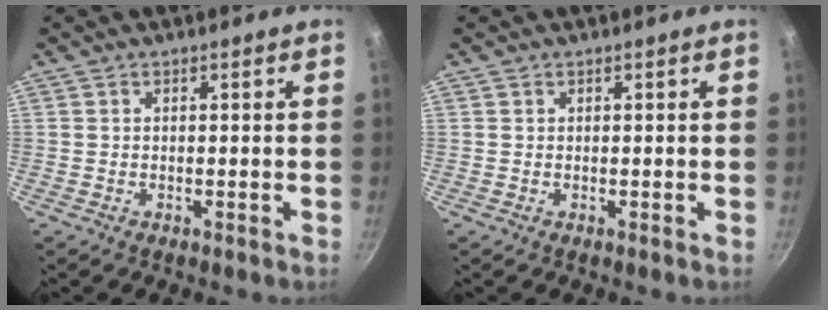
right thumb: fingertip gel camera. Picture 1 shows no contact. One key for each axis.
{"total": 0.0}